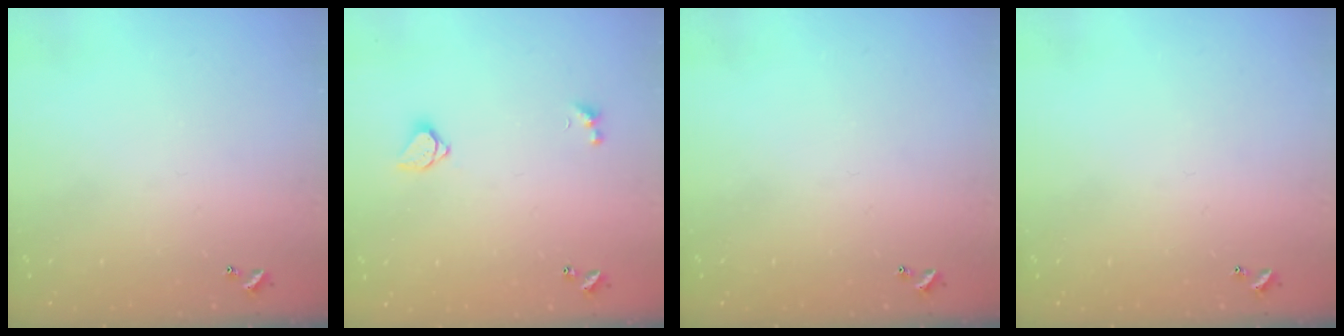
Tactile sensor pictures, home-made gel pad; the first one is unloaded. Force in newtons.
{"total": 1.5, "press": 1.5, "slide": 0.3}
{"total": 0.0}
{"total": 0.0}